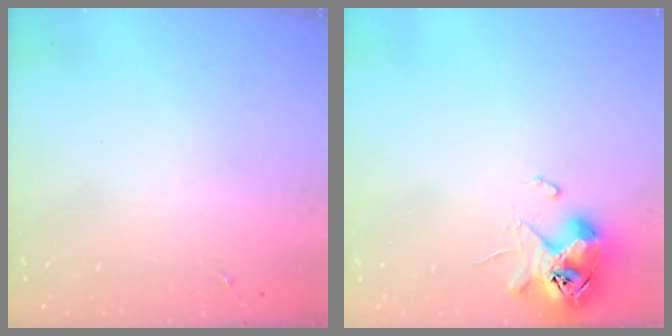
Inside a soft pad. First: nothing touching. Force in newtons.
{"total": 11.8, "press": 11.6, "slide": 1.9}